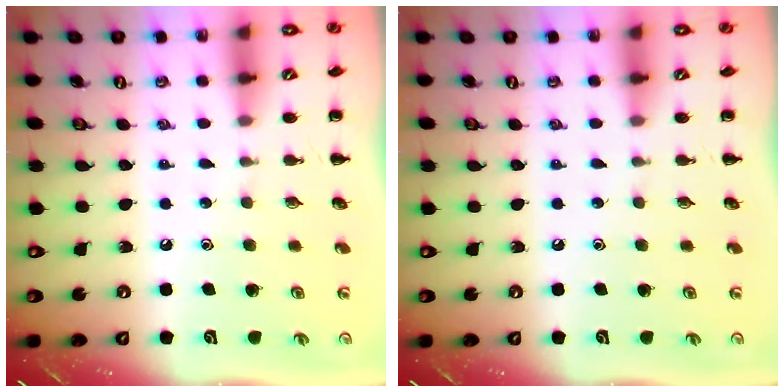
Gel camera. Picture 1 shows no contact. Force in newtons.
{"total": 0.0}